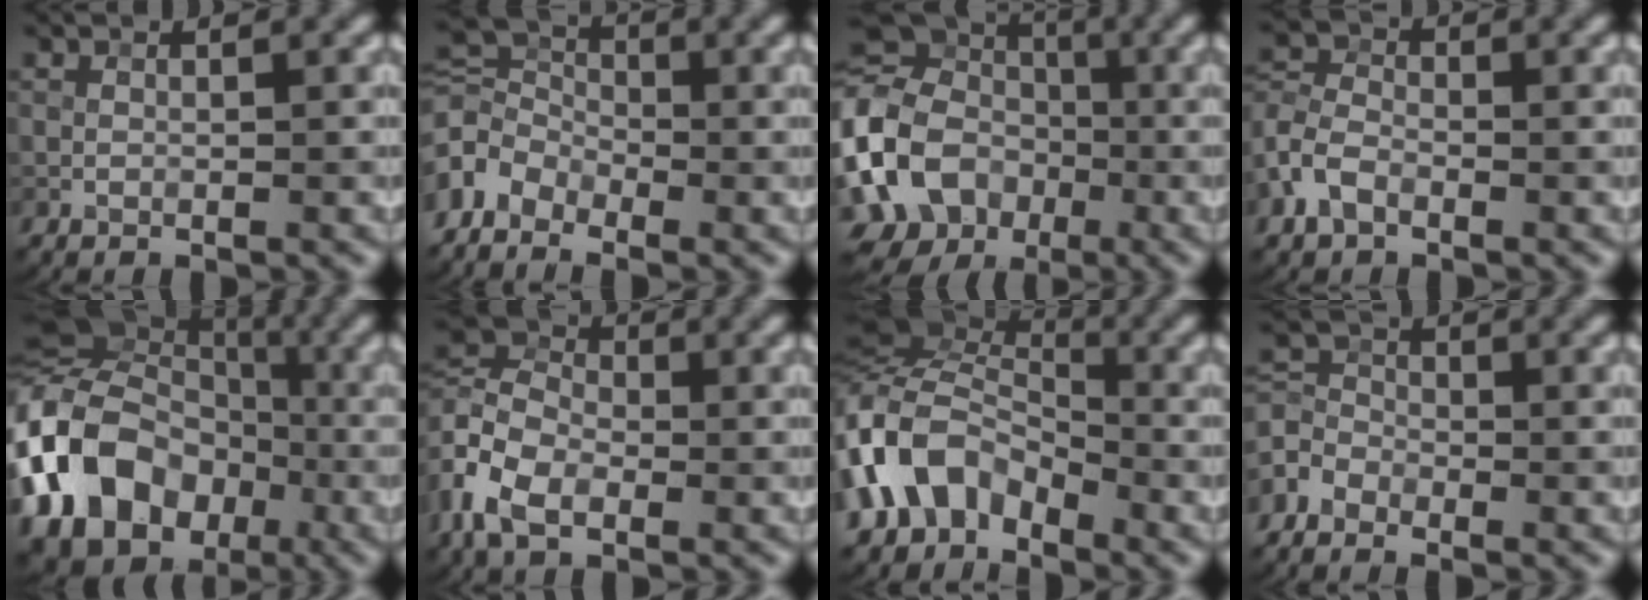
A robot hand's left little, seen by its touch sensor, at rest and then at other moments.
{"total": 3.9, "force": [-2.2, 2.7, 1.6], "torque": [-0.037, 0.007, -0.061]}
{"total": 12.8, "force": [-3.1, 10.7, 6.3], "torque": [-0.160, -0.005, -0.070]}
{"total": 3.5, "force": [-1.8, 2.3, 2.0], "torque": [-0.047, 0.008, -0.050]}
{"total": 15.8, "force": [-4.2, 12.3, 8.9], "torque": [-0.206, 0.002, -0.087]}
{"total": 6.7, "force": [-1.8, 4.4, 4.7], "torque": [-0.107, 0.010, -0.054]}
{"total": 8.1, "force": [-3.4, 5.6, 4.8], "torque": [-0.090, 0.016, -0.080]}
{"total": 2.5, "force": [-1.9, 1.5, 0.7], "torque": [-0.023, 0.004, -0.052]}